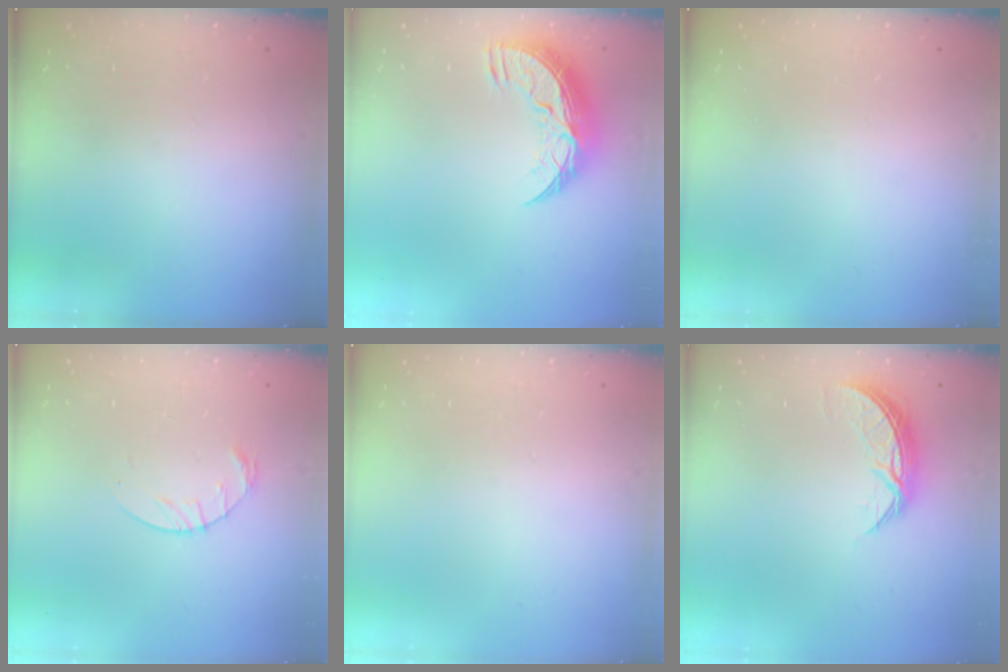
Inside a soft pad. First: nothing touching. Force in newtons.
{"total": 11.2, "press": 11.2, "slide": 0.7}
{"total": 0.0}
{"total": 6.0, "press": 6.0, "slide": 0.8}
{"total": 0.0}
{"total": 7.6, "press": 7.6, "slide": 0.5}